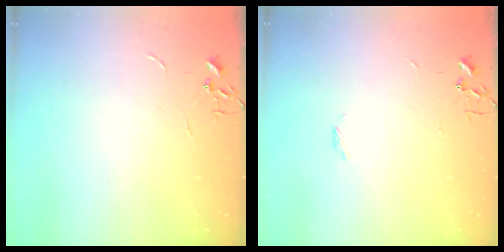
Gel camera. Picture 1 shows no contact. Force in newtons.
{"total": 1.7, "press": 1.6, "slide": 0.4}